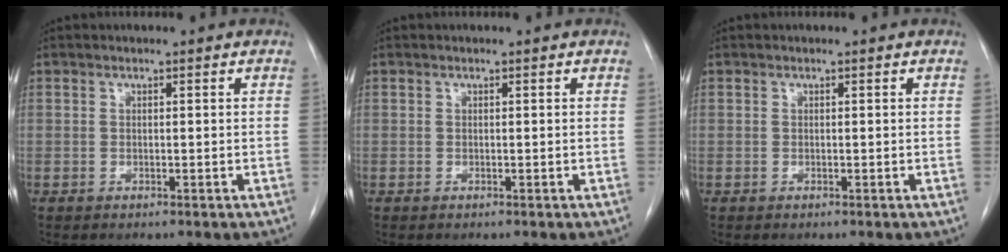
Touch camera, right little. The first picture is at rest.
{"total": 0.0}
{"total": 0.0}